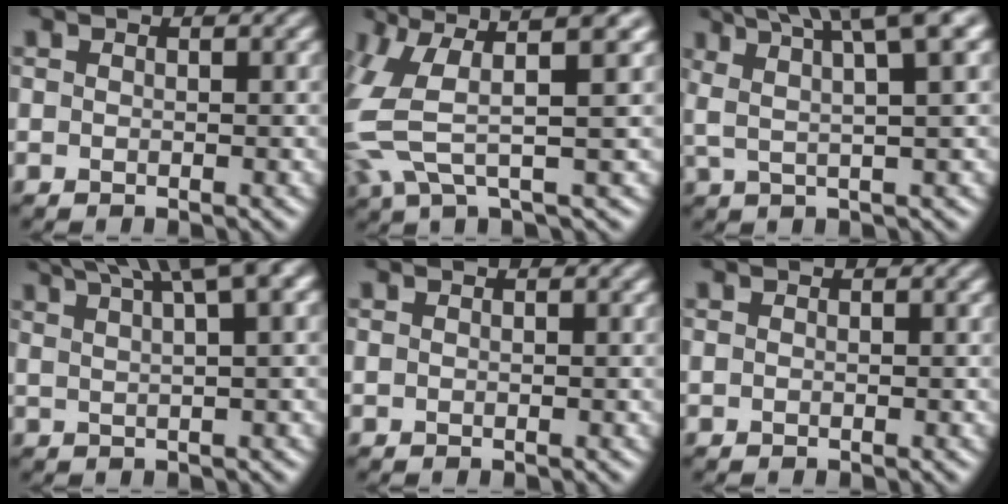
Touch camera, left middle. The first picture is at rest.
{"total": 6.4, "force": [0.4, 2.4, 6.0], "torque": [-0.148, -0.002, 0.001]}
{"total": 7.2, "force": [3.9, 1.3, 6.0], "torque": [-0.102, 0.023, 0.064]}
{"total": 7.5, "force": [4.8, 1.6, 5.5], "torque": [-0.065, 0.034, 0.062]}
{"total": 0.0}
{"total": 0.0}